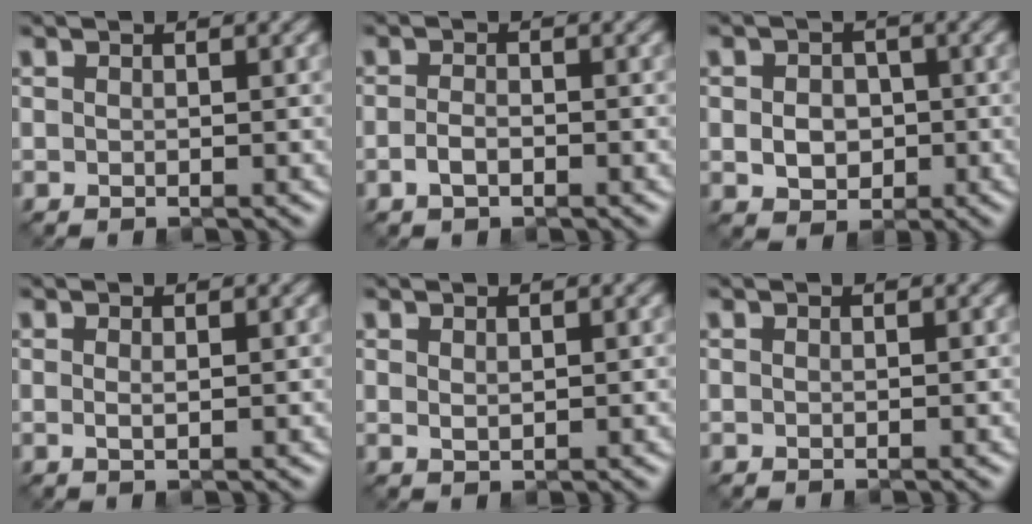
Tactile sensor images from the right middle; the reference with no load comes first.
{"total": 1.4, "force": [-0.6, 0.7, 1.0], "torque": [-0.024, -0.001, -0.015]}
{"total": 3.4, "force": [-0.3, 2.8, 1.8], "torque": [-0.030, -0.003, -0.008]}
{"total": 0.8, "force": [0.1, 0.1, 0.8], "torque": [-0.014, 0.000, 0.001]}
{"total": 0.8, "force": [0.5, 0.4, 0.5], "torque": [-0.012, -0.002, 0.012]}
{"total": 0.0}